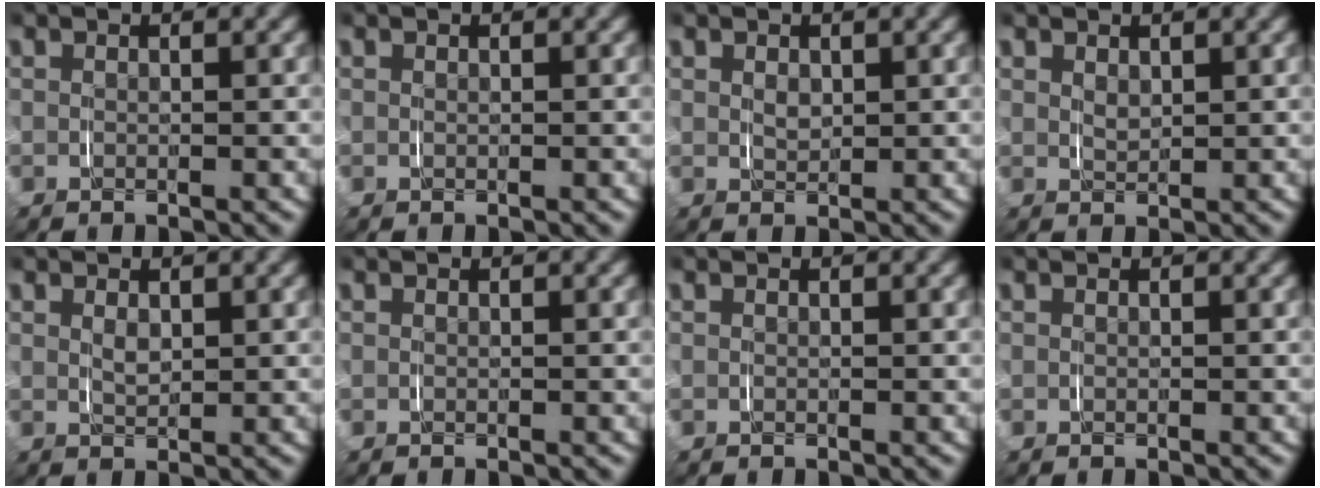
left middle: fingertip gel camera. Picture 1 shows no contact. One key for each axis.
{"total": 0.0}
{"total": 1.1, "fx": 0.4, "fy": 0.8, "fz": 0.6, "tx": -0.014, "ty": -0.008, "tz": 0.013}
{"total": 1.0, "fx": 0.8, "fy": 0.5, "fz": 0.5, "tx": -0.015, "ty": -0.009, "tz": 0.021}
{"total": 1.1, "fx": 0.5, "fy": 0.5, "fz": 0.8, "tx": -0.019, "ty": -0.010, "tz": 0.015}
{"total": 0.0}
{"total": 0.0}
{"total": 0.0}